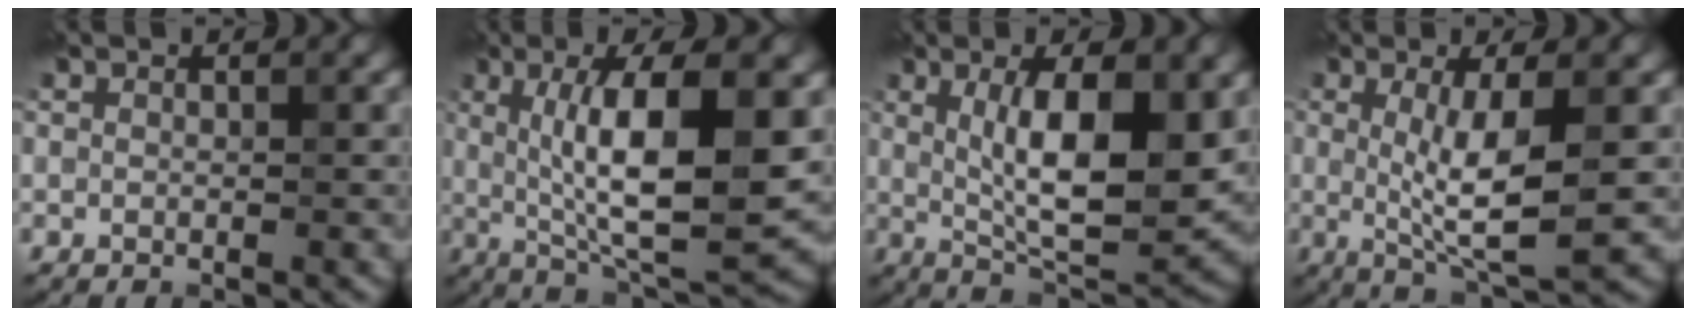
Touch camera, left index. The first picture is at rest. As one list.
[{"total": 11.0, "force": [1.0, 3.0, 10.5], "torque": [-0.156, -0.003, 0.023]}, {"total": 9.8, "force": [1.3, 3.0, 9.3], "torque": [-0.144, -0.009, 0.029]}, {"total": 6.4, "force": [0.0, 1.5, 6.2], "torque": [-0.112, -0.010, 0.004]}]